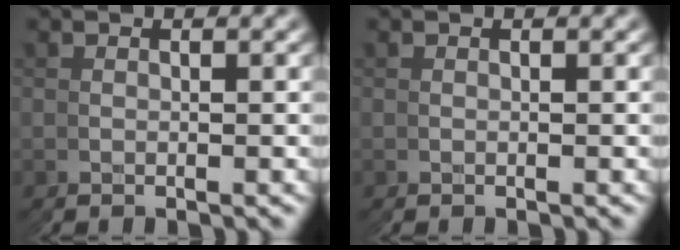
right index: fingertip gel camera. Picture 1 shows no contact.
{"total": 0.0}